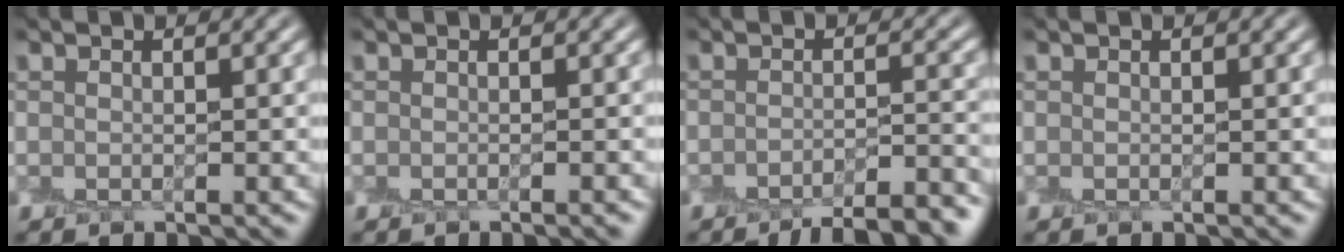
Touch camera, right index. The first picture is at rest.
{"total": 0.7, "force": [-0.6, -0.1, 0.3], "torque": [-0.001, -0.006, -0.010]}
{"total": 6.8, "force": [-5.7, 1.4, 3.5], "torque": [-0.037, -0.010, -0.070]}
{"total": 0.0}